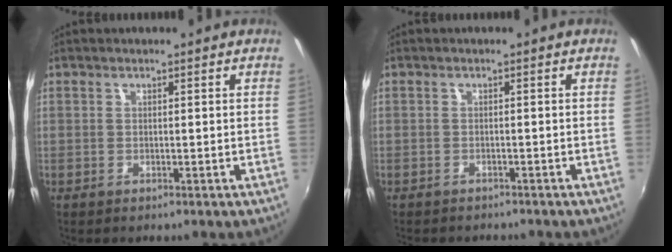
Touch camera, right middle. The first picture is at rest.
{"total": 2.3, "force": [-2.1, 0.7, 0.6], "torque": [-0.019, -0.014, -0.031]}